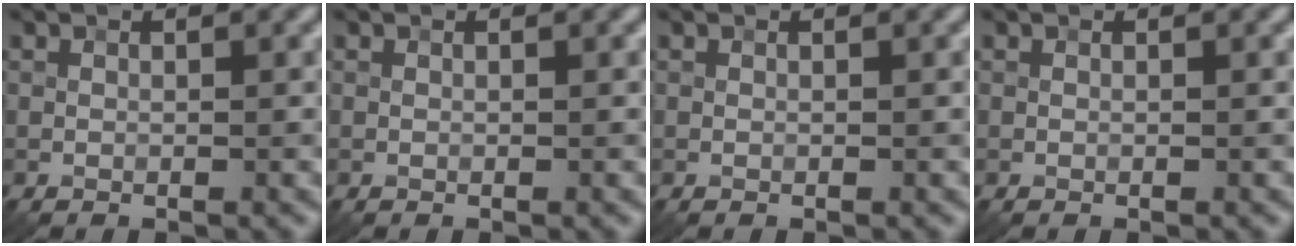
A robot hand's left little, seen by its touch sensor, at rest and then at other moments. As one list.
[{"total": 0.0}, {"total": 0.0}, {"total": 0.0}]